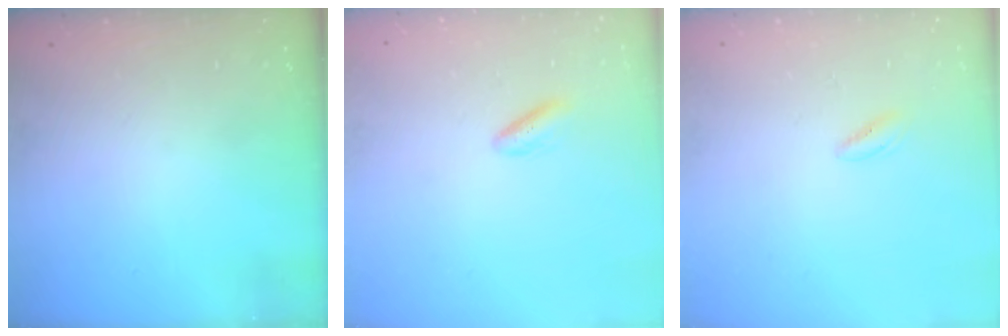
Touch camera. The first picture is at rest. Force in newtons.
{"total": 4.1, "press": 3.8, "slide": 1.4}
{"total": 1.0, "press": 0.9, "slide": 0.5}